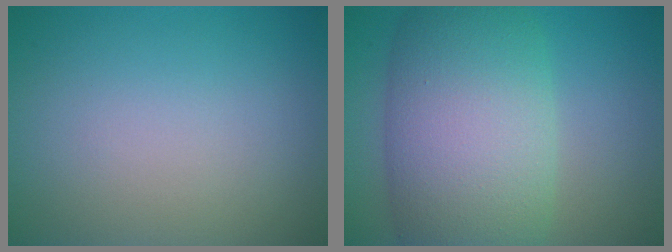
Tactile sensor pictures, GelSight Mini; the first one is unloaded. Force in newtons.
{"total": 11.3, "press": 11.3, "slide": 0.6}